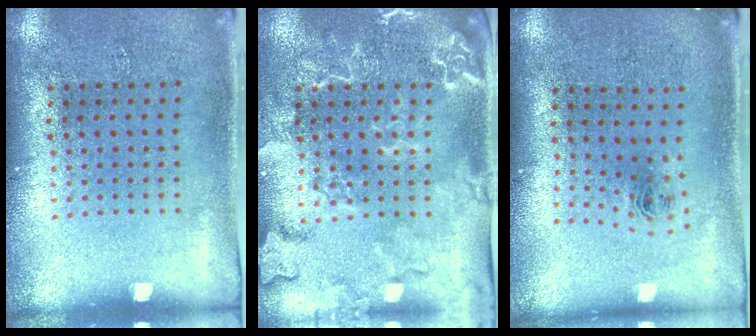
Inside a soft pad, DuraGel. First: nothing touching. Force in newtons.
{"total": 2.5, "press": 2.4, "slide": 0.7}
{"total": 0.9, "press": 0.3, "slide": 0.8}